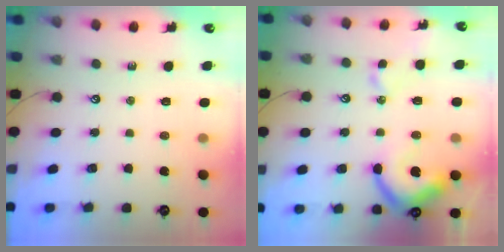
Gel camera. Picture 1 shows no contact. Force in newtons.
{"total": 12.0, "press": 11.9, "slide": 1.5}